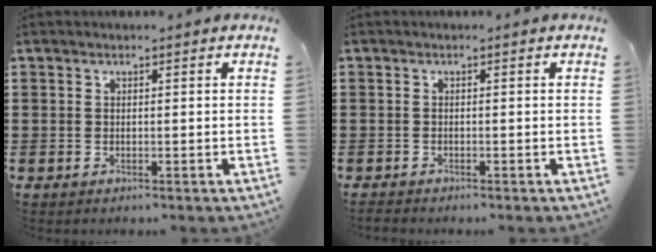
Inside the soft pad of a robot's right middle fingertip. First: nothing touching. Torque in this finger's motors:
{"motor_torque": [0.01, 0.00, -0.02, 0.01]}